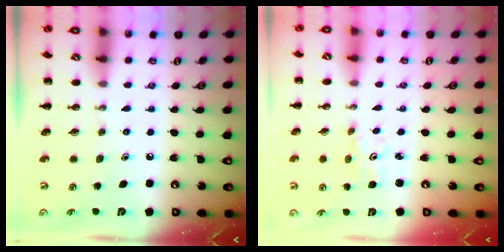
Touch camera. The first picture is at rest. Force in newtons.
{"total": 1.6, "press": 1.6, "slide": 0.4}